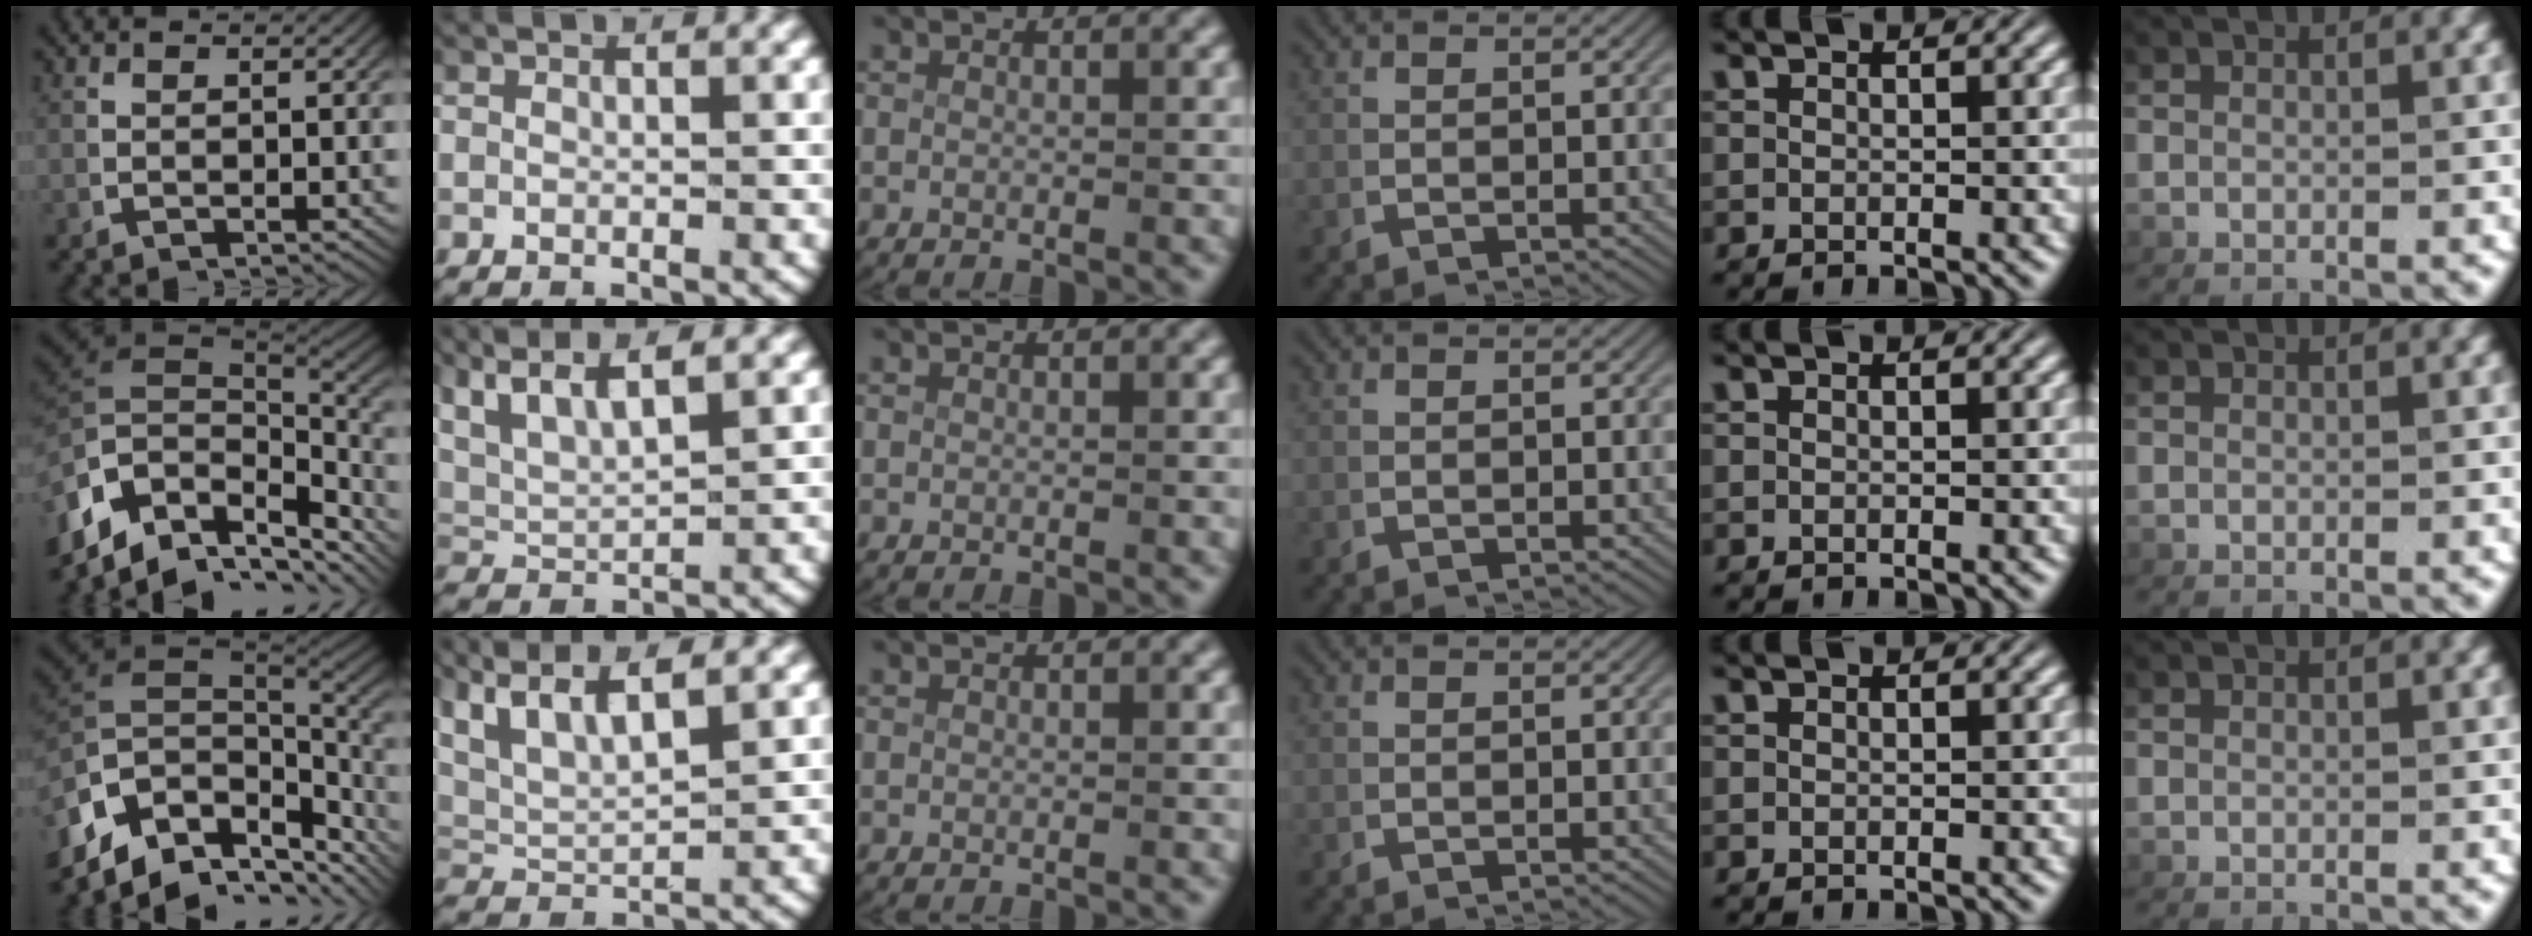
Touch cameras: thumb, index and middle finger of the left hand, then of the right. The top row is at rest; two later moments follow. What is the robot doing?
{"motion": "lift_and_place", "object": "coat"}